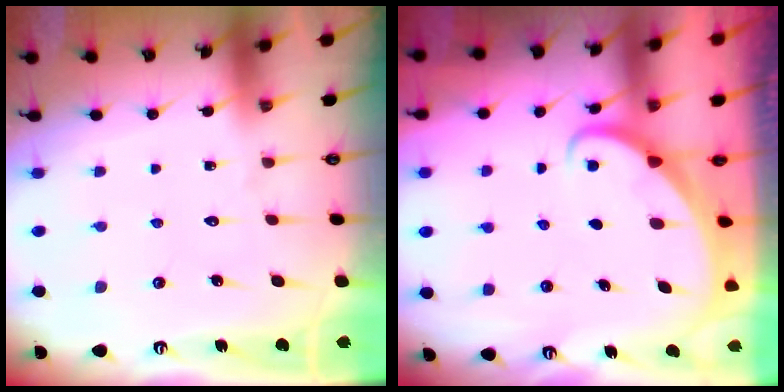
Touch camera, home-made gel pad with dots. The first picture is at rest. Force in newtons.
{"total": 2.0, "press": 2.0, "slide": 0.2}